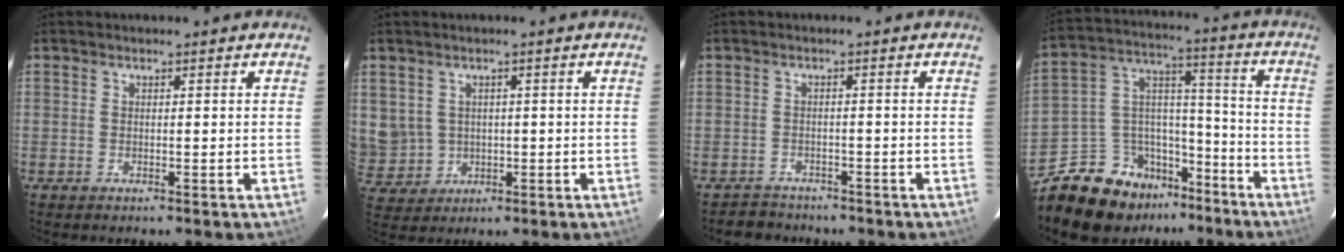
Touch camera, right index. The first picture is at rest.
{"total": 8.6, "force": [1.1, 8.0, 2.8], "torque": [-0.080, 0.010, 0.049]}
{"total": 4.1, "force": [-3.5, 2.2, -0.2], "torque": [-0.006, 0.013, -0.055]}
{"total": 15.5, "force": [-11.8, 9.1, 4.4], "torque": [-0.099, 0.066, -0.184]}